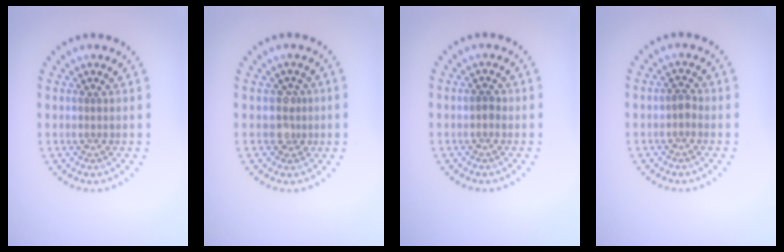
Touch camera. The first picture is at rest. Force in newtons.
{"total": 1.8, "press": 1.5, "slide": 1.0}
{"total": 1.0, "press": 1.0, "slide": 0.2}
{"total": 0.9, "press": 0.9, "slide": 0.2}